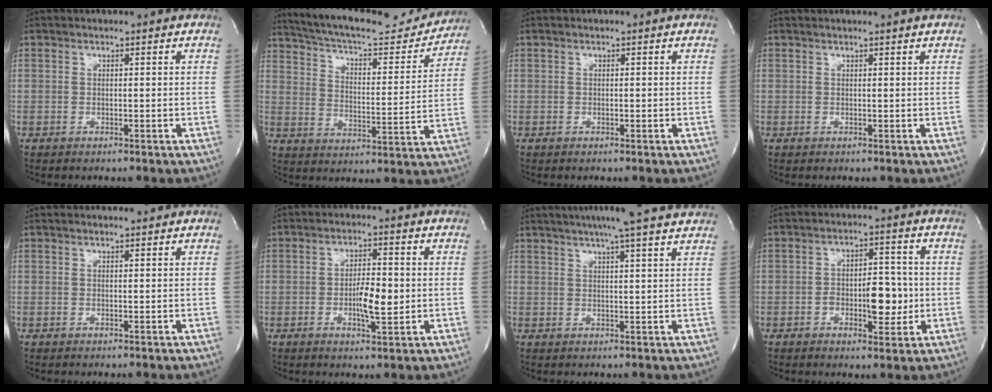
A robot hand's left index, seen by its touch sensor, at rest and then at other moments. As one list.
[{"total": 21.1, "force": [19.2, 4.4, 7.3], "torque": [-0.120, -0.010, 0.267]}, {"total": 0.0}, {"total": 0.8, "force": [0.7, -0.3, 0.3], "torque": [-0.009, -0.003, 0.018]}, {"total": 1.1, "force": [1.0, 0.0, 0.3], "torque": [-0.007, 0.007, 0.018]}, {"total": 5.3, "force": [-0.8, 1.3, 5.1], "torque": [-0.089, -0.003, -0.011]}, {"total": 12.7, "force": [10.9, -0.6, 6.4], "torque": [-0.107, 0.016, 0.132]}, {"total": 6.8, "force": [-1.3, 2.9, 6.0], "torque": [-0.088, 0.006, -0.016]}]